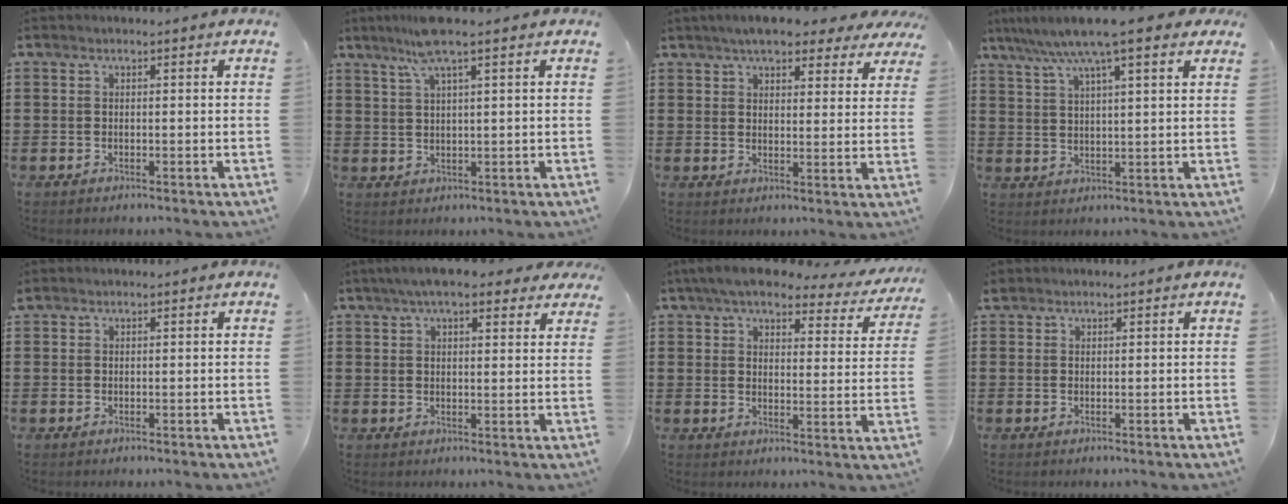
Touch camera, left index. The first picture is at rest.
{"total": 5.8, "force": [3.6, 0.2, 4.6], "torque": [-0.097, 0.007, 0.063]}
{"total": 5.9, "force": [5.1, 1.5, 2.6], "torque": [-0.060, -0.004, 0.092]}
{"total": 9.4, "force": [7.0, 1.4, 6.2], "torque": [-0.138, -0.011, 0.123]}
{"total": 0.5, "force": [0.4, 0.3, 0.1], "torque": [-0.004, 0.001, 0.009]}
{"total": 6.3, "force": [5.0, 1.4, 3.6], "torque": [-0.076, -0.001, 0.089]}
{"total": 6.1, "force": [5.3, 1.2, 2.8], "torque": [-0.078, -0.019, 0.090]}
{"total": 1.2, "force": [1.0, 0.5, 0.2], "torque": [-0.007, 0.003, 0.020]}